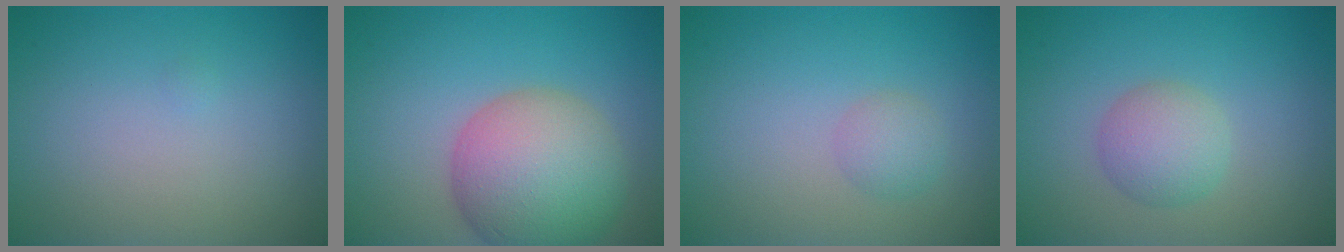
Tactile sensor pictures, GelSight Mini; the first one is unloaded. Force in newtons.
{"total": 9.2, "press": 9.1, "slide": 0.6}
{"total": 1.7, "press": 1.7, "slide": 0.0}
{"total": 3.0, "press": 3.0, "slide": 0.0}